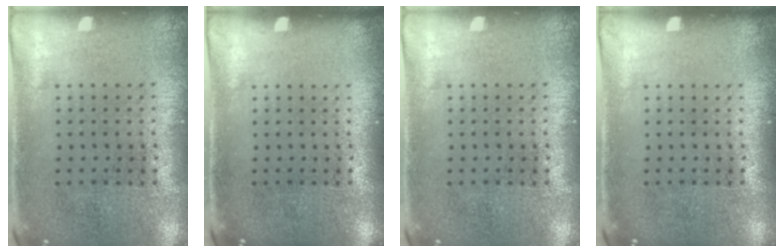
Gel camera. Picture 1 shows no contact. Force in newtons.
{"total": 0.0}
{"total": 0.0}
{"total": 0.0}